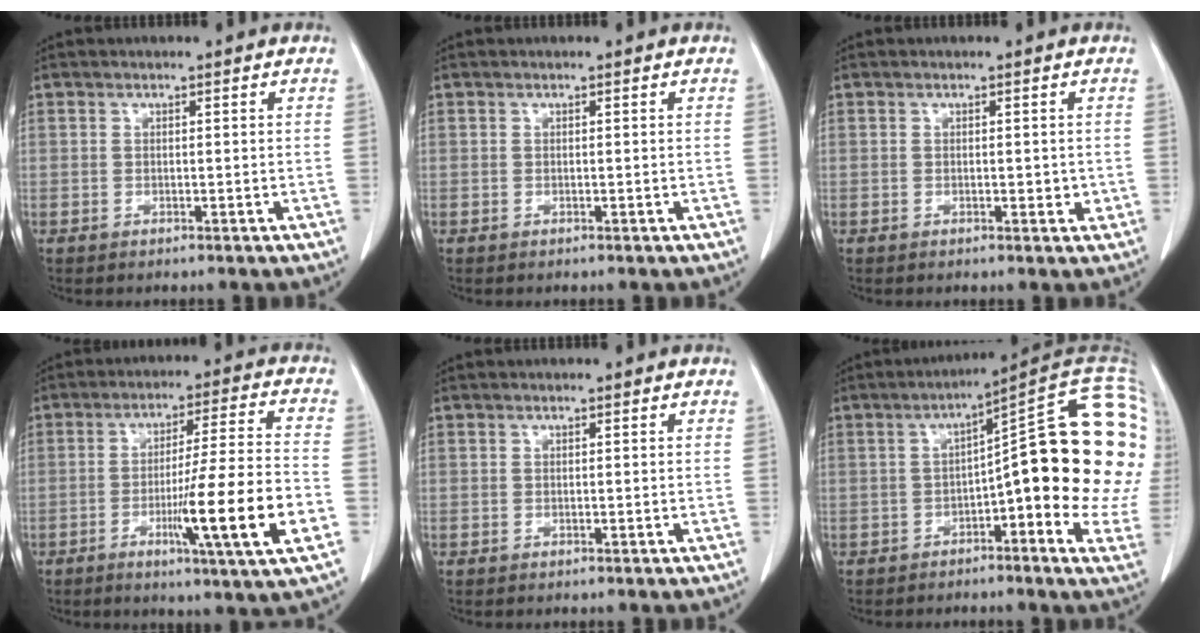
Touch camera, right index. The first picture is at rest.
{"total": 0.0}
{"total": 1.5, "force": [-0.1, 0.7, 1.3], "torque": [-0.017, -0.001, 0.001]}
{"total": 15.2, "force": [-4.8, -0.8, 14.4], "torque": [-0.237, -0.019, -0.080]}
{"total": 0.0}
{"total": 21.9, "force": [1.1, 3.4, 21.7], "torque": [-0.220, 0.056, 0.017]}